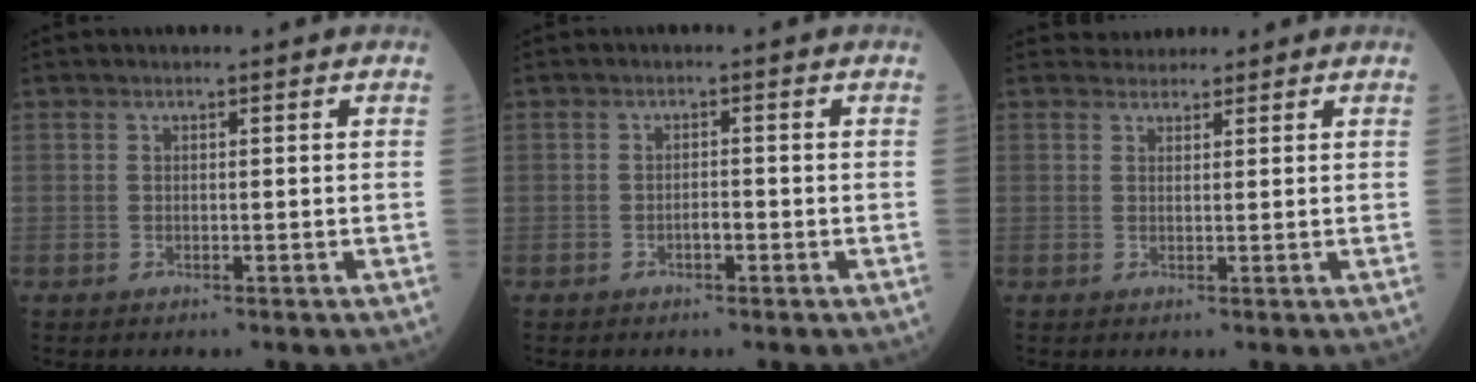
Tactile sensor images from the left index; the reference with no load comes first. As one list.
[{"total": 1.4, "force": [-0.7, 0.4, 1.1], "torque": [-0.017, 0.003, -0.011]}, {"total": 2.4, "force": [2.2, 1.0, 0.0], "torque": [-0.002, 0.017, 0.034]}]